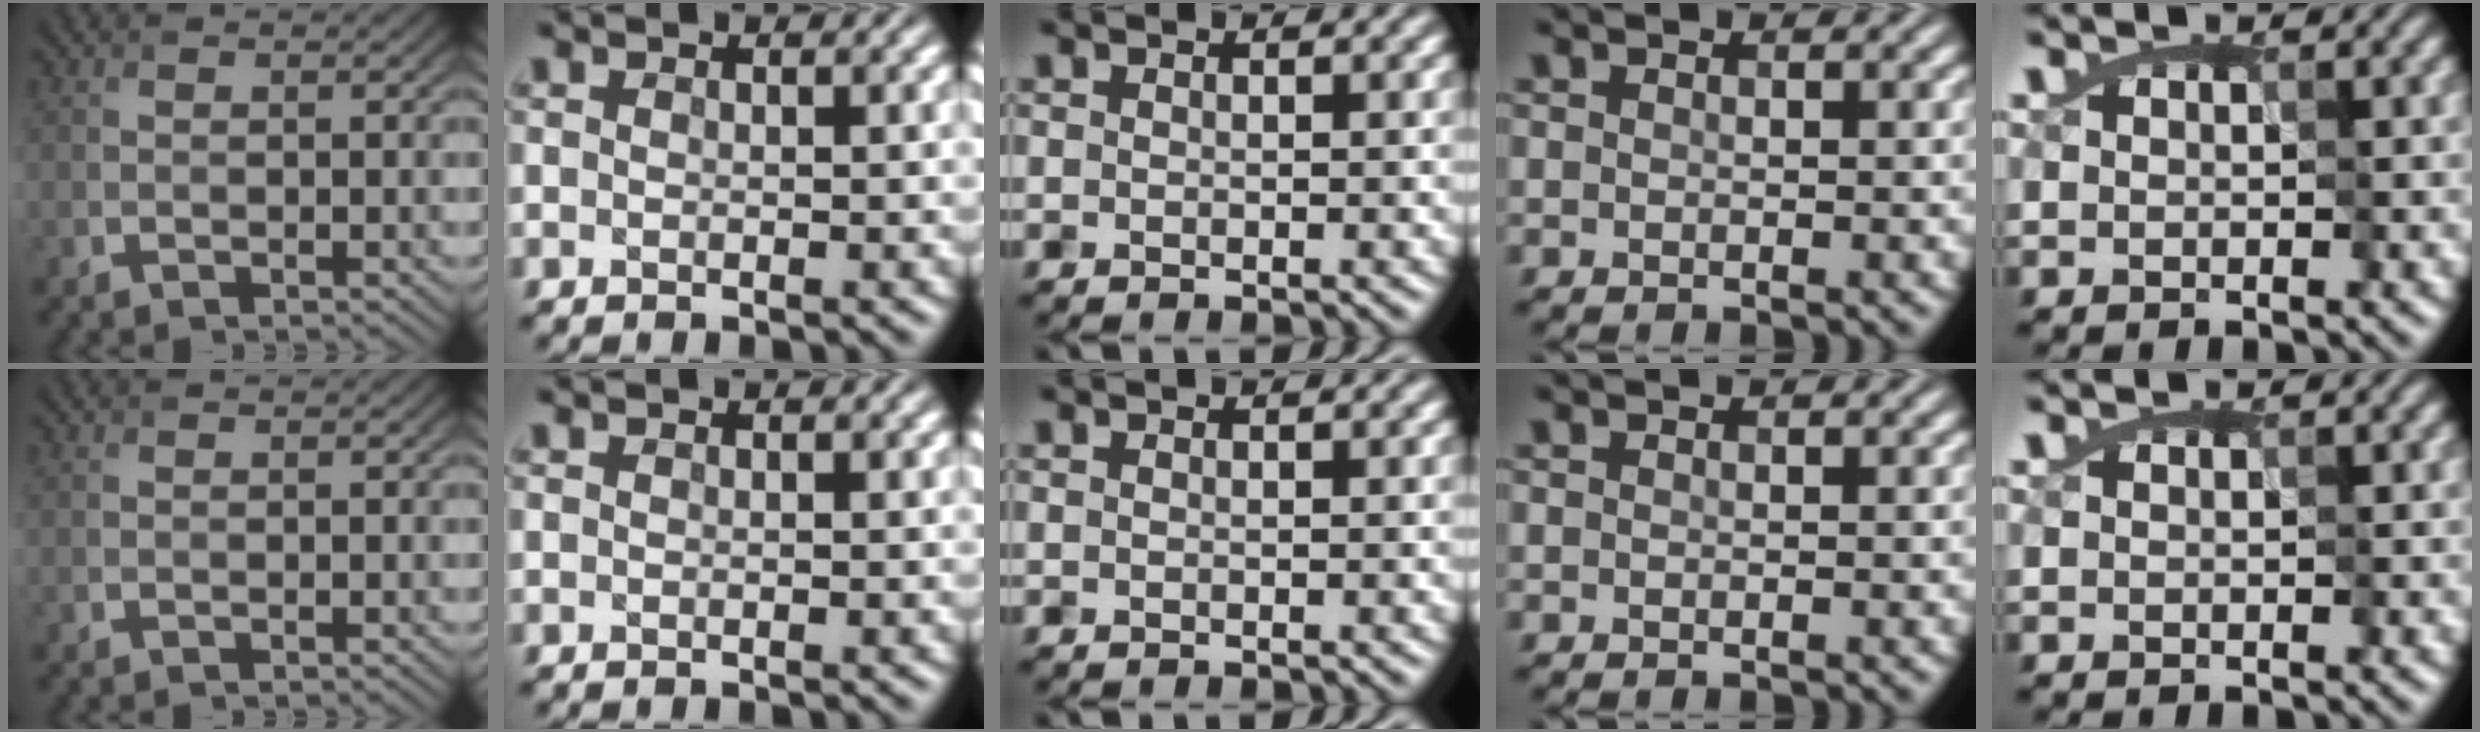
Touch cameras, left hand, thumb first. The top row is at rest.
{}